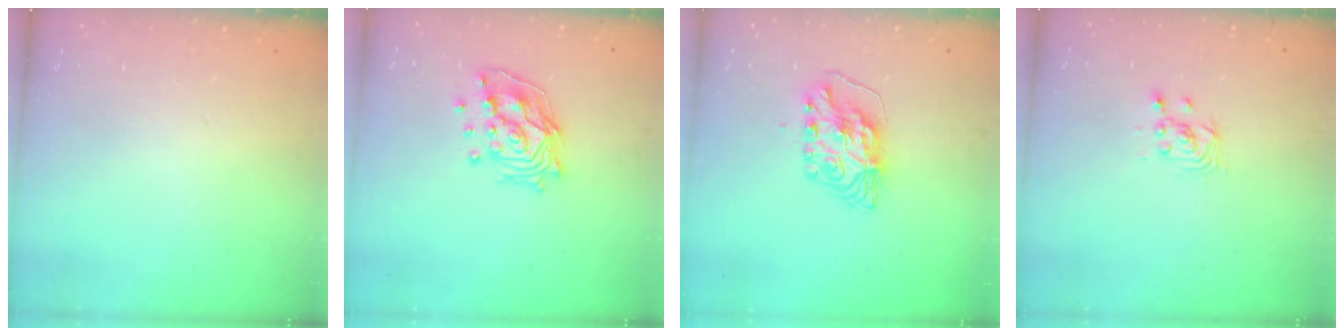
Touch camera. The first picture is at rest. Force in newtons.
{"total": 14.4, "press": 14.3, "slide": 1.6}
{"total": 8.3, "press": 8.3, "slide": 0.8}
{"total": 2.5, "press": 2.5, "slide": 0.1}